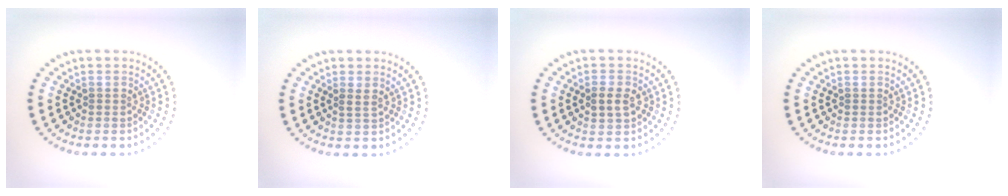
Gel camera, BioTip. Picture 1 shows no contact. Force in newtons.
{"total": 0.6, "press": 0.3, "slide": 0.5}
{"total": 2.3, "press": 2.3, "slide": 0.2}
{"total": 0.0}